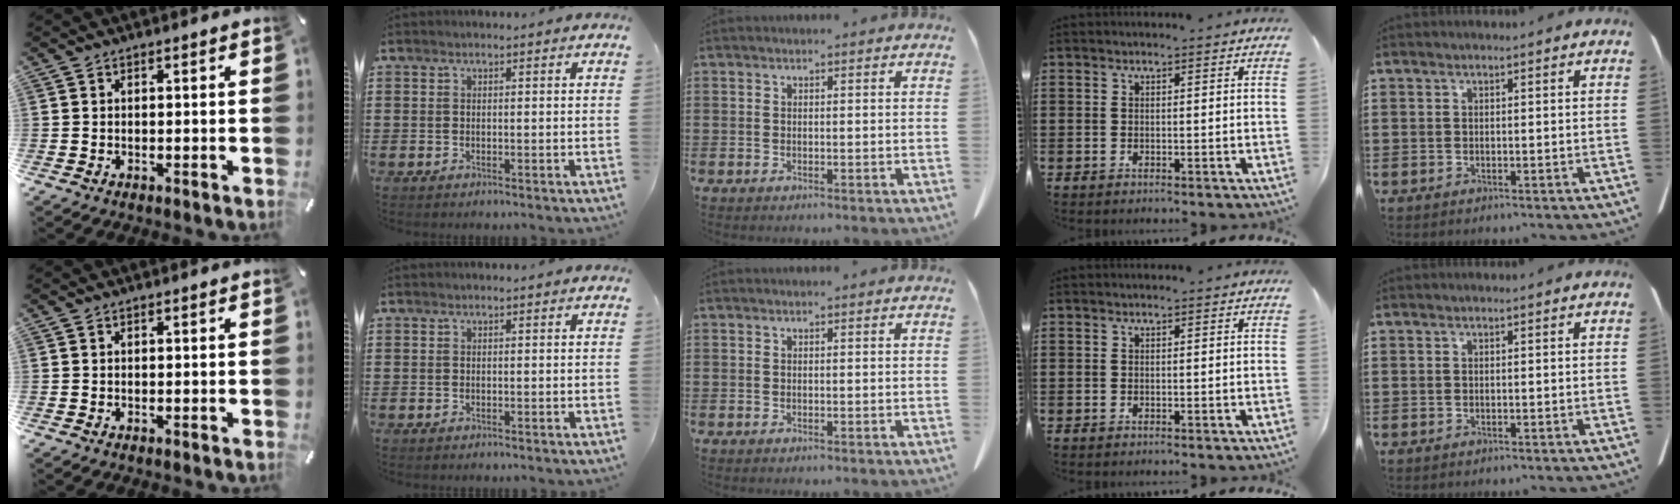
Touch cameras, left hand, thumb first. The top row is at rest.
{}